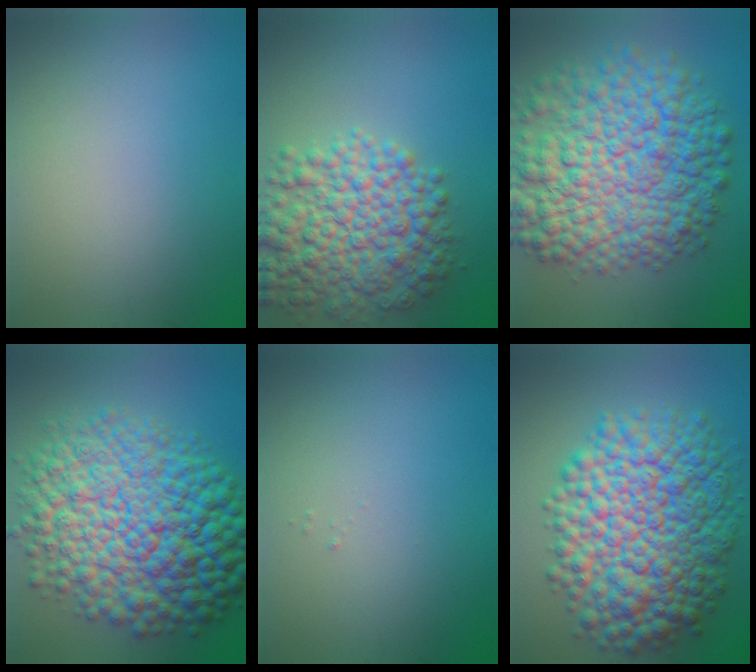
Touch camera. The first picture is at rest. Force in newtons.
{"total": 9.1, "press": 9.1, "slide": 0.2}
{"total": 13.7, "press": 13.7, "slide": 0.3}
{"total": 15.9, "press": 15.9, "slide": 0.1}
{"total": 0.0}
{"total": 14.3, "press": 14.3, "slide": 0.3}